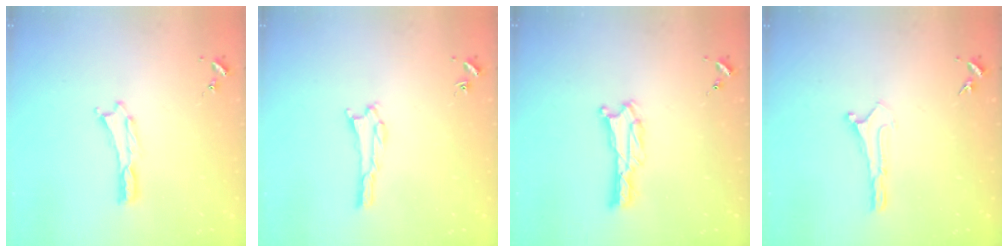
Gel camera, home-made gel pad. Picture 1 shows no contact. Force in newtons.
{"total": 1.6, "press": 1.6, "slide": 0.1}
{"total": 0.7, "press": 0.7, "slide": 0.1}
{"total": 0.0}